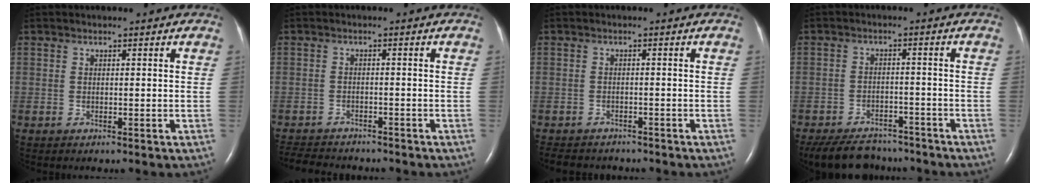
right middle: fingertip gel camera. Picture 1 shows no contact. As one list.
[{"total": 8.2, "force": [-7.5, 2.1, 2.5], "torque": [-0.043, -0.007, -0.109]}, {"total": 7.3, "force": [-6.5, 2.6, 2.1], "torque": [-0.035, -0.002, -0.086]}, {"total": 11.2, "force": [-9.7, 4.4, 3.4], "torque": [-0.065, -0.001, -0.138]}]